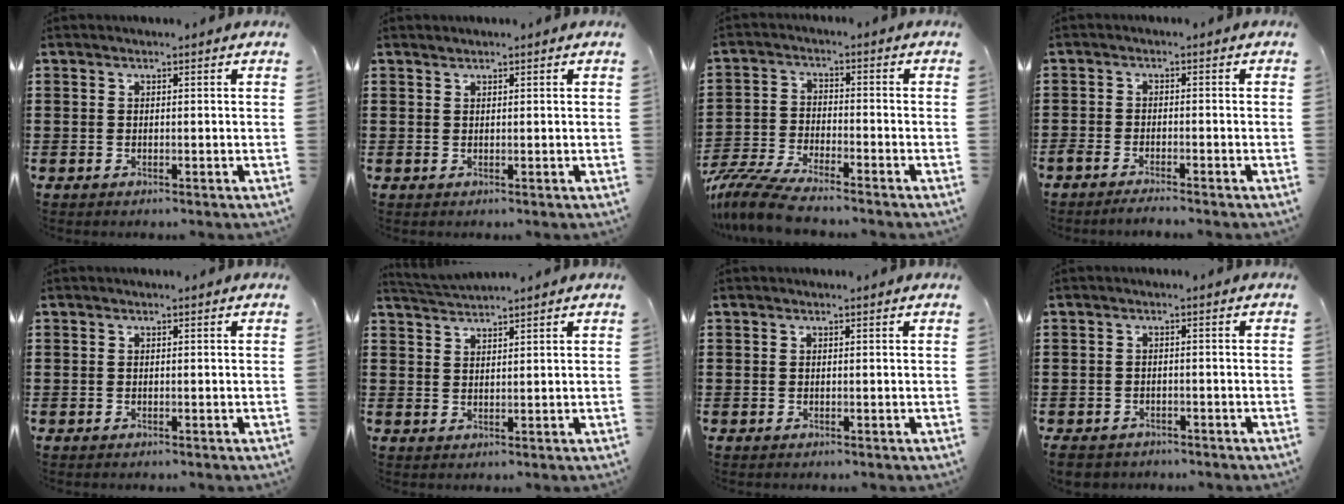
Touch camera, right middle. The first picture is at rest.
{"total": 0.7, "force": [0.7, -0.1, 0.1], "torque": [-0.003, -0.002, 0.013]}
{"total": 7.2, "force": [-6.6, 0.6, 2.7], "torque": [-0.078, -0.013, -0.135]}
{"total": 1.8, "force": [-1.7, 0.1, 0.6], "torque": [-0.013, 0.001, -0.034]}
{"total": 0.0}
{"total": 2.3, "force": [2.3, -0.2, 0.2], "torque": [-0.011, 0.001, 0.045]}
{"total": 0.0}
{"total": 2.1, "force": [-2.0, 0.6, 0.3], "torque": [-0.008, 0.000, -0.043]}